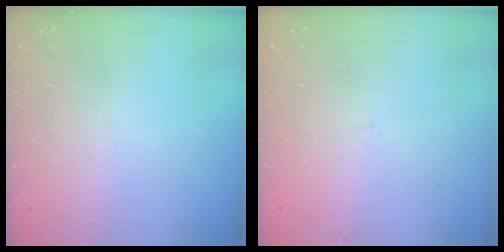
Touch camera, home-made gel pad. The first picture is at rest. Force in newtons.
{"total": 0.0}